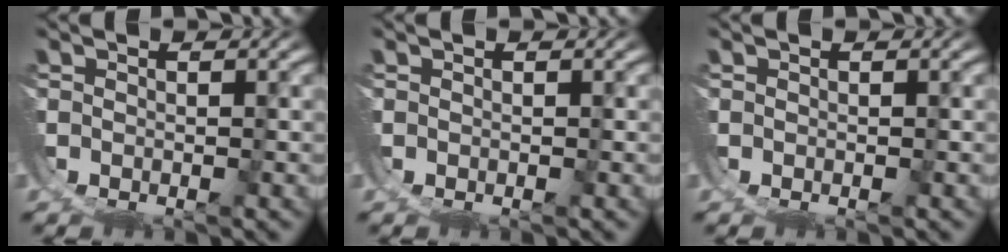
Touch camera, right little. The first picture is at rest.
{"total": 2.6, "force": [0.0, -2.6, -0.6], "torque": [0.027, -0.010, 0.013]}
{"total": 0.0}